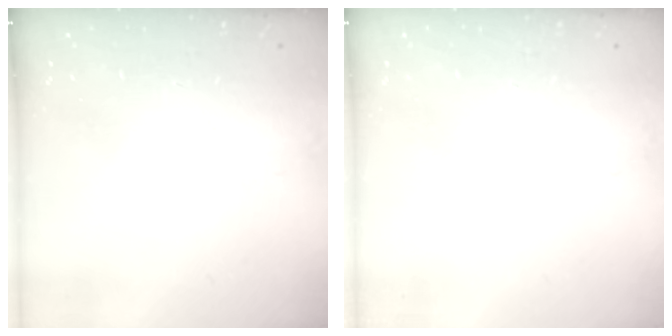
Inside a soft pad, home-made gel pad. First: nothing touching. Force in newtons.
{"total": 0.0}